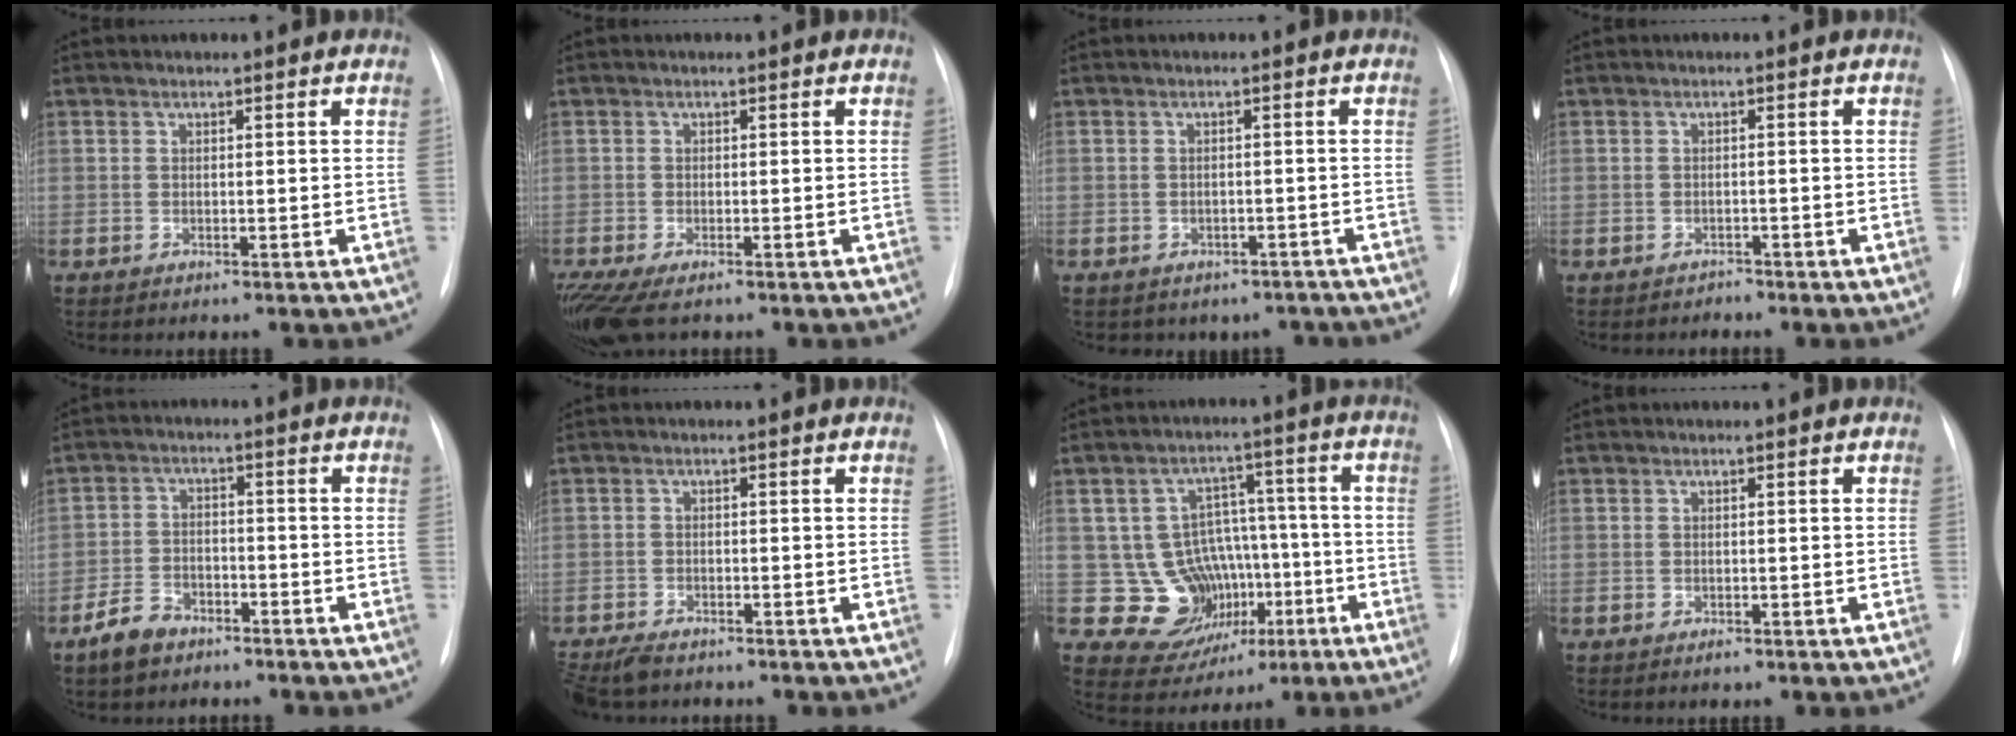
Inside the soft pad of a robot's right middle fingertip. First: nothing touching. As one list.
[{"total": 6.4, "force": [-4.3, 2.2, 4.2], "torque": [-0.088, -0.014, -0.074]}, {"total": 5.5, "force": [-4.4, 3.4, 0.4], "torque": [0.004, 0.022, -0.046]}, {"total": 0.9, "force": [-0.8, 0.4, -0.2], "torque": [0.004, -0.001, -0.016]}, {"total": 5.6, "force": [-4.1, 3.1, 2.3], "torque": [-0.058, 0.003, -0.072]}, {"total": 5.4, "force": [-4.5, 1.9, 2.3], "torque": [-0.039, -0.012, -0.075]}, {"total": 11.1, "force": [-2.7, 9.9, 4.0], "torque": [-0.055, 0.039, -0.021]}, {"total": 0.5, "force": [-0.3, 0.2, 0.4], "torque": [-0.006, -0.001, -0.003]}]